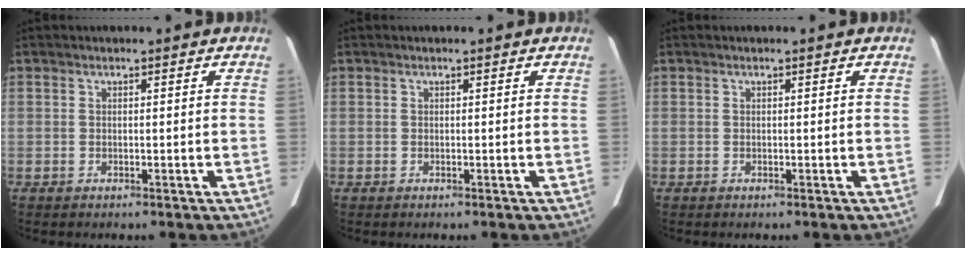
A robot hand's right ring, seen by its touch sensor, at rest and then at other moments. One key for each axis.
{"total": 0.0}
{"total": 0.0}